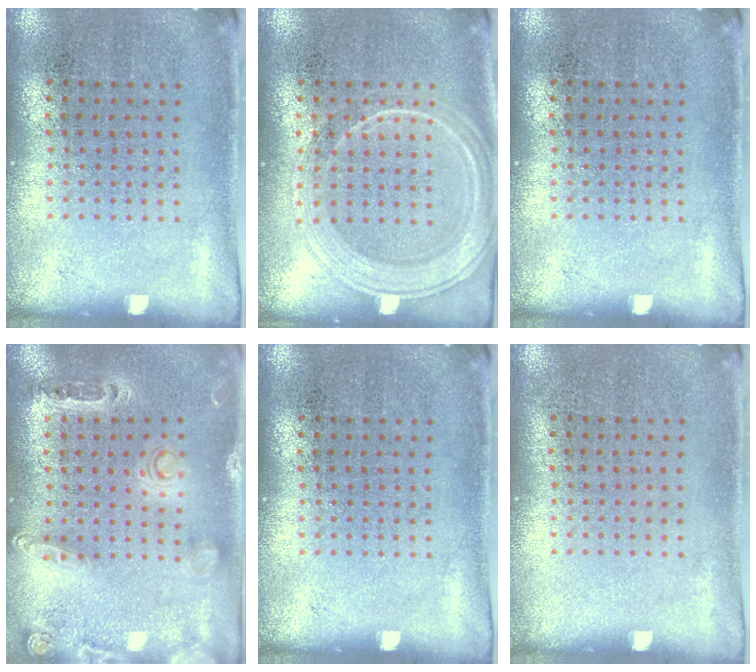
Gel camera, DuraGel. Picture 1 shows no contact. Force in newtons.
{"total": 3.0, "press": 2.9, "slide": 0.5}
{"total": 0.0}
{"total": 1.0, "press": 1.0, "slide": 0.3}
{"total": 0.0}
{"total": 0.0}